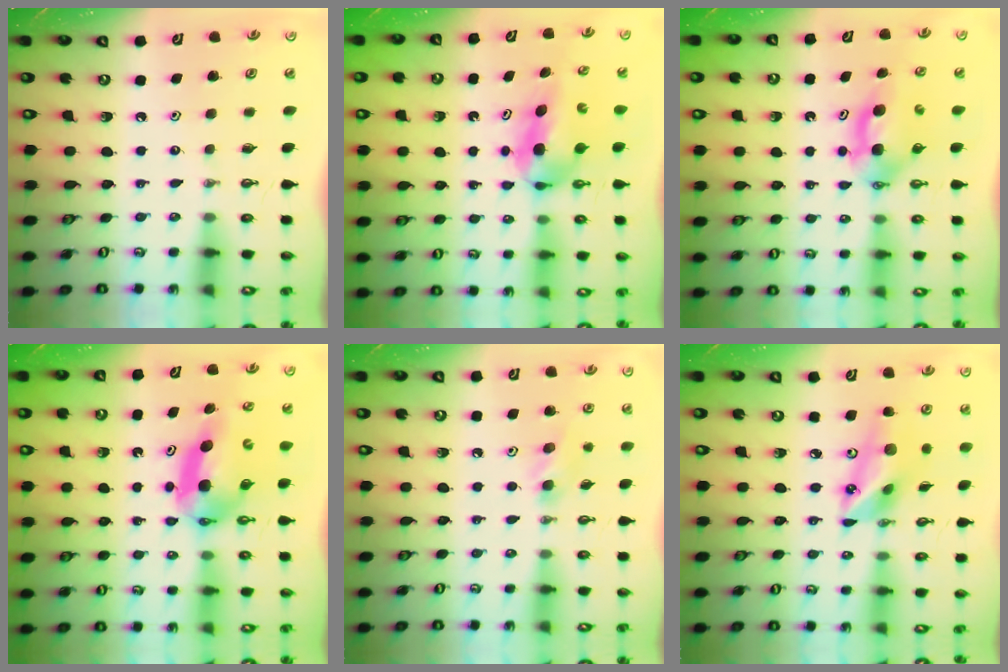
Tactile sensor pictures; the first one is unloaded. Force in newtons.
{"total": 5.8, "press": 5.2, "slide": 2.6}
{"total": 6.7, "press": 5.7, "slide": 3.5}
{"total": 8.0, "press": 8.0, "slide": 0.5}
{"total": 8.4, "press": 7.5, "slide": 3.7}
{"total": 15.7, "press": 15.3, "slide": 3.7}